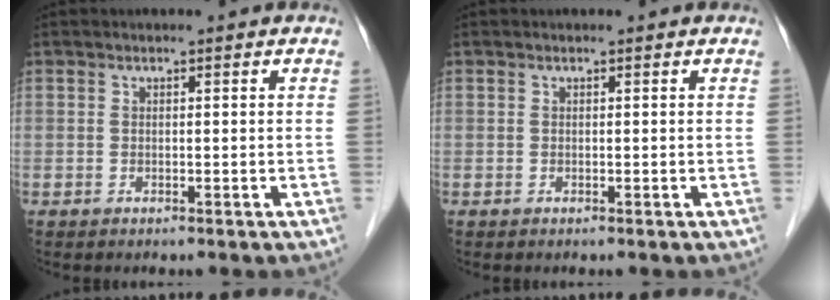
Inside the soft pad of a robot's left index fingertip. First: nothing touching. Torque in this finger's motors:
{"motor_torque": [-0.01, 0.02, 0.00, 0.00]}